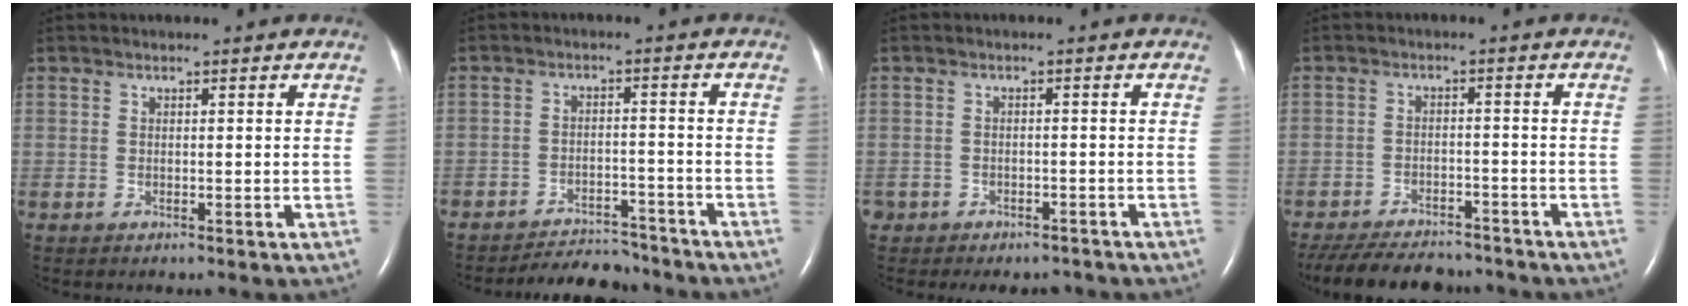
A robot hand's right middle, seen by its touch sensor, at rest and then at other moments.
{"total": 7.9, "force": [-7.6, 1.8, 0.7], "torque": [-0.010, 0.000, -0.112]}
{"total": 5.7, "force": [-4.7, 3.0, 1.0], "torque": [-0.015, 0.014, -0.056]}
{"total": 15.3, "force": [-13.3, 4.9, 5.9], "torque": [-0.140, -0.014, -0.189]}